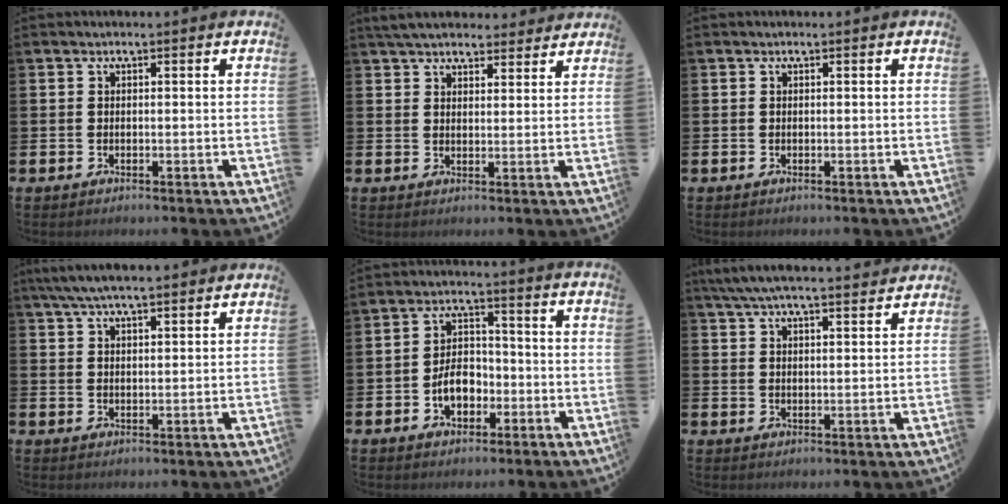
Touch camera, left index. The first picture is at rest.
{"total": 5.0, "force": [4.7, 1.3, 0.9], "torque": [-0.024, -0.018, 0.087]}
{"total": 0.0}
{"total": 5.6, "force": [5.1, 0.7, 2.1], "torque": [-0.053, -0.010, 0.094]}
{"total": 5.4, "force": [-1.9, 3.6, 3.5], "torque": [-0.042, 0.003, -0.041]}
{"total": 6.1, "force": [5.8, 0.3, 1.8], "torque": [-0.059, -0.021, 0.108]}